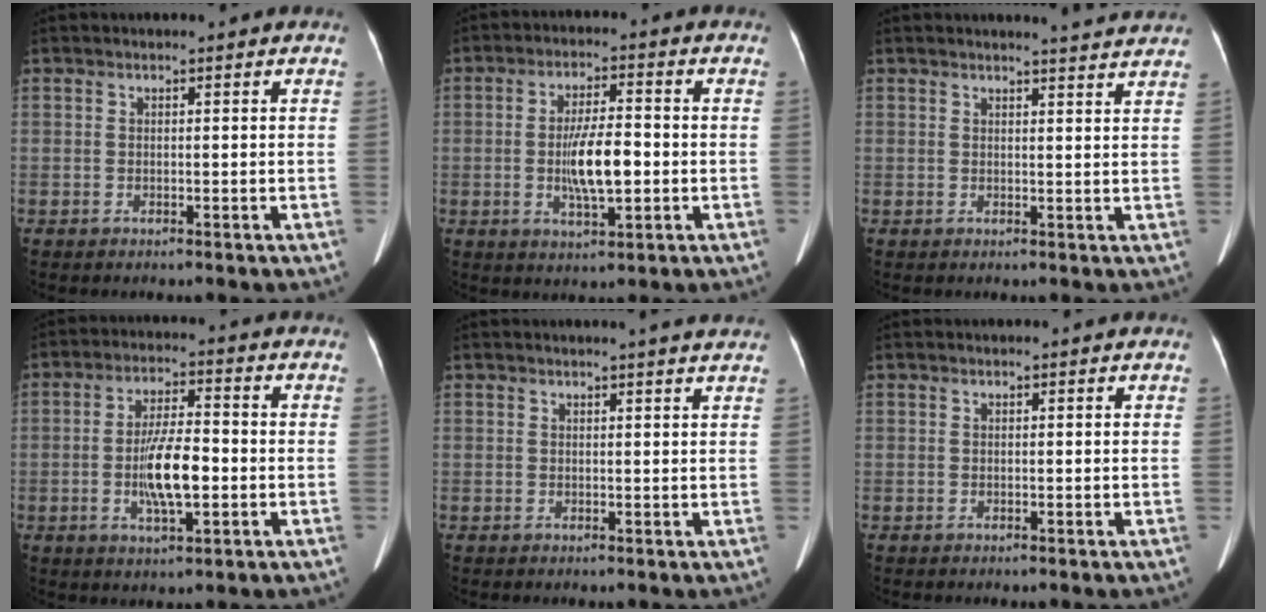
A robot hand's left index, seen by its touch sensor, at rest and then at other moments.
{"total": 7.9, "force": [-1.1, 2.0, 7.5], "torque": [-0.144, 0.001, -0.019]}
{"total": 4.9, "force": [4.8, -0.3, 1.2], "torque": [-0.021, -0.004, 0.042]}
{"total": 8.6, "force": [-1.7, 2.2, 8.1], "torque": [-0.156, 0.003, -0.030]}
{"total": 4.3, "force": [3.9, -0.4, 1.8], "torque": [-0.025, 0.005, 0.033]}
{"total": 0.0}